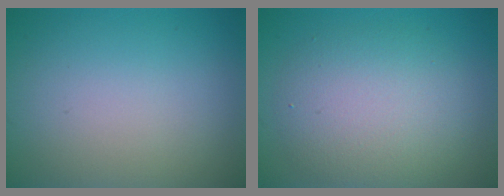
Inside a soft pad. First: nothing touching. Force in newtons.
{"total": 5.7, "press": 5.7, "slide": 0.3}